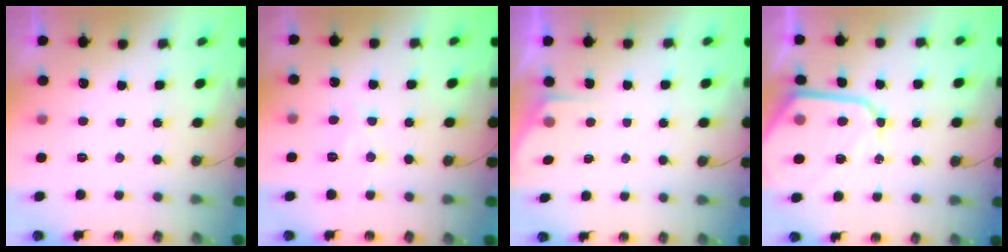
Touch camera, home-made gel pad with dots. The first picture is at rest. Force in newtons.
{"total": 8.6, "press": 8.6, "slide": 0.7}
{"total": 1.8, "press": 1.7, "slide": 0.3}
{"total": 14.0, "press": 14.0, "slide": 1.2}